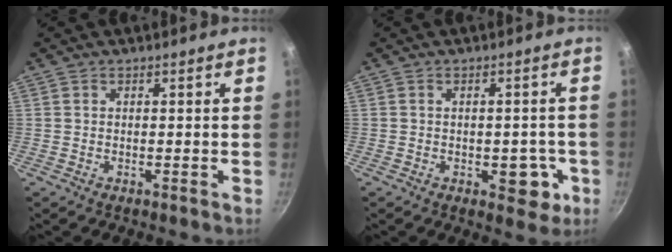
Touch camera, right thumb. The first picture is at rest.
{"total": 6.0, "force": [-1.8, 3.6, 4.4], "torque": [-0.026, 0.007, -0.018]}